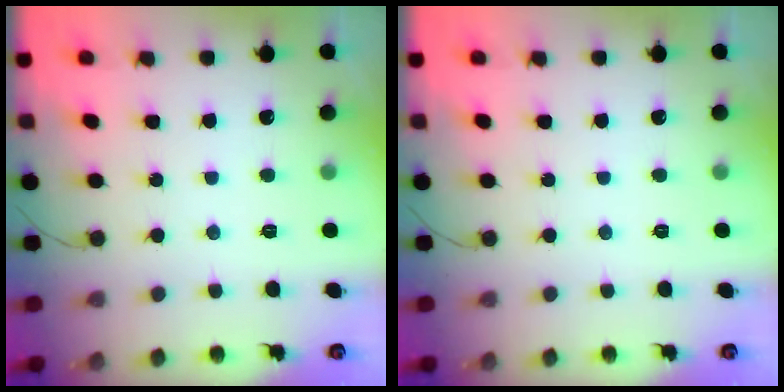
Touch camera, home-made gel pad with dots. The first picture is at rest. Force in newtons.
{"total": 0.0}